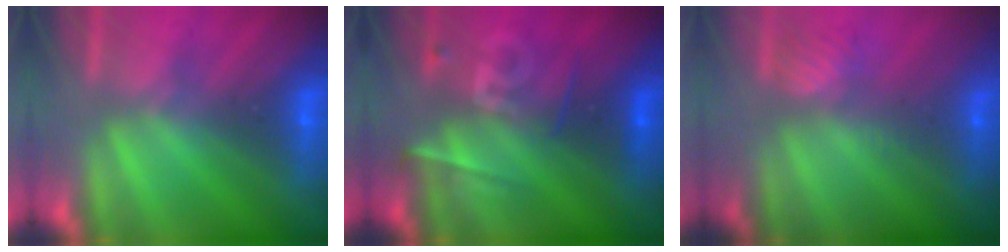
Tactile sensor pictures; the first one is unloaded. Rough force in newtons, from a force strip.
{"total": 2.3}
{"total": 2.6}